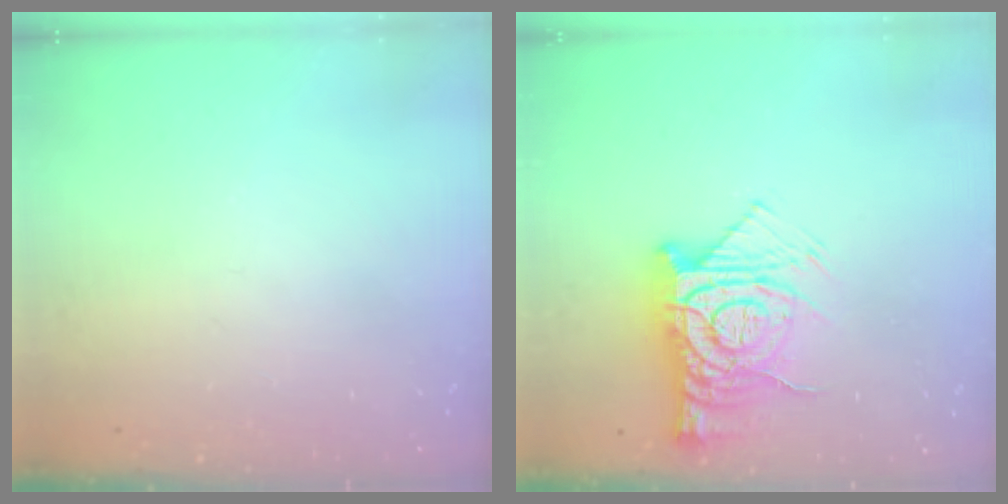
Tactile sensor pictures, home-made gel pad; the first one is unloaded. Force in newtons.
{"total": 12.2, "press": 12.1, "slide": 1.4}